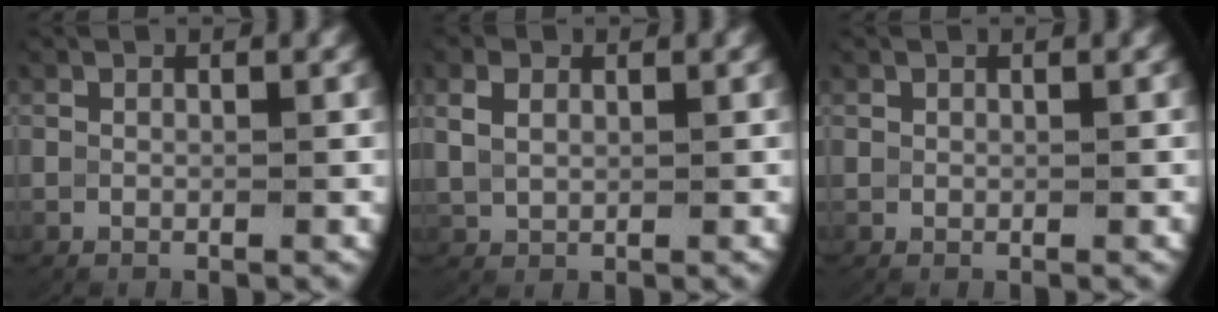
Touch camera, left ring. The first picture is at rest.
{"total": 2.3, "force": [0.9, 1.8, 1.2], "torque": [-0.030, -0.001, 0.023]}
{"total": 0.0}